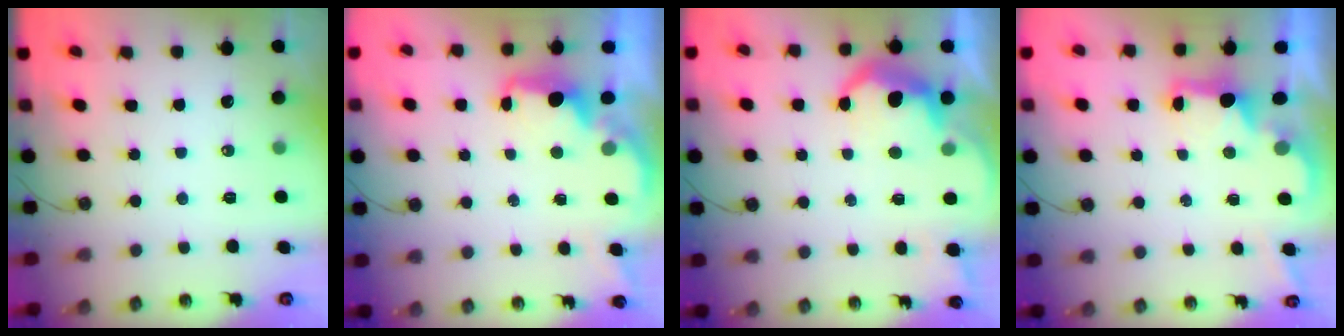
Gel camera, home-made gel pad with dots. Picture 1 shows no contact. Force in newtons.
{"total": 2.0, "press": 1.9, "slide": 0.7}
{"total": 8.2, "press": 8.2, "slide": 0.8}
{"total": 2.1, "press": 2.0, "slide": 0.7}